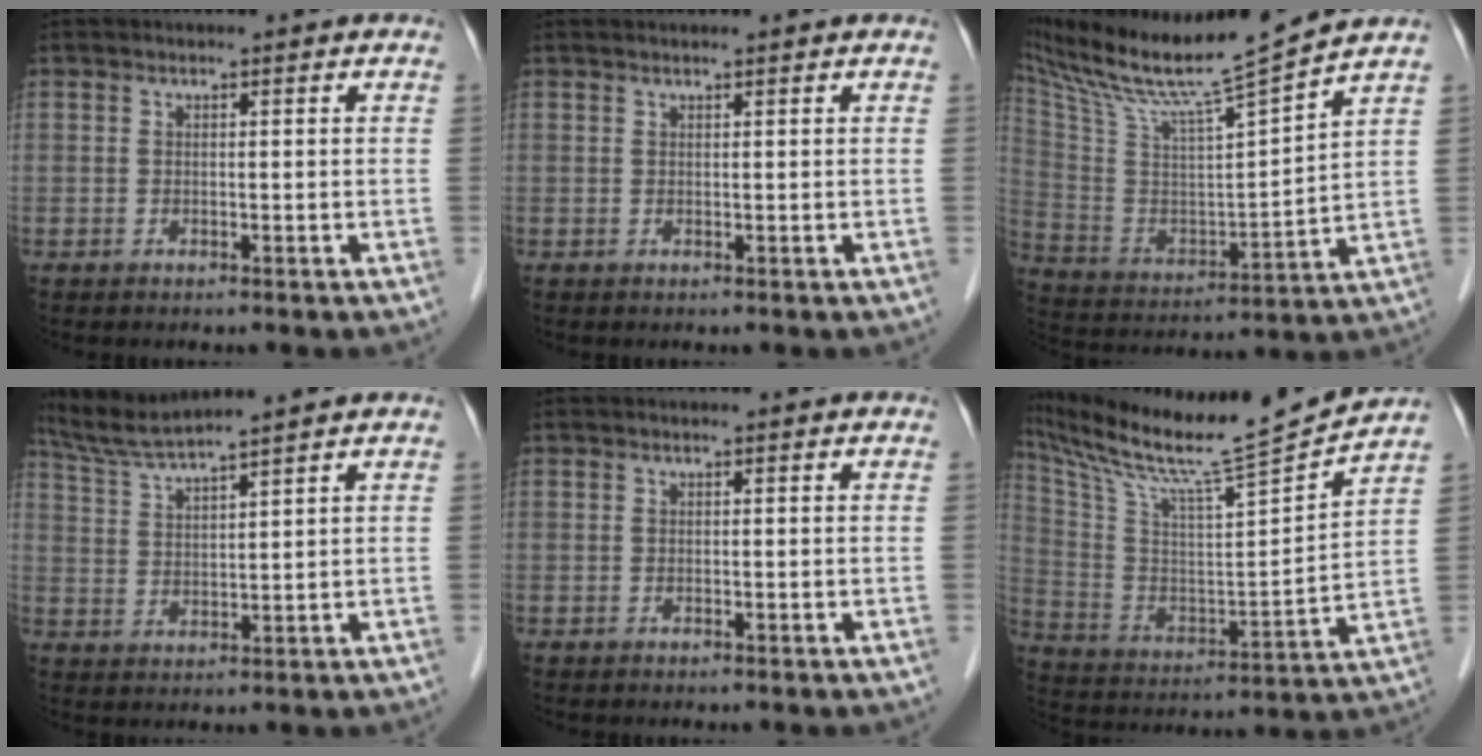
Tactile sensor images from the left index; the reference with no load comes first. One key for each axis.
{"total": 1.1, "fx": 1.0, "fy": -0.2, "fz": 0.4, "tx": -0.006, "ty": 0.010, "tz": 0.019}
{"total": 17.4, "fx": 15.2, "fy": -1.7, "fz": 8.3, "tx": -0.162, "ty": -0.019, "tz": 0.270}
{"total": 7.4, "fx": 6.6, "fy": -1.6, "fz": 2.8, "tx": -0.062, "ty": 0.011, "tz": 0.130}
{"total": 0.0}
{"total": 19.1, "fx": 17.3, "fy": -2.0, "fz": 7.8, "tx": -0.157, "ty": -0.040, "tz": 0.289}